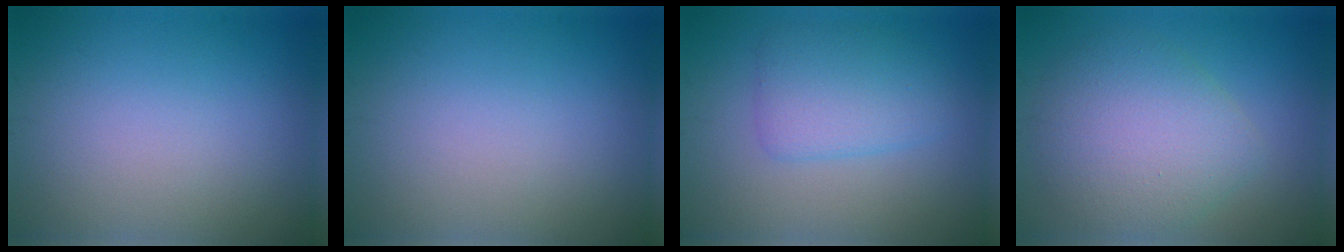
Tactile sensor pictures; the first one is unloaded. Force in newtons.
{"total": 0.0}
{"total": 3.7, "press": 3.7, "slide": 0.1}
{"total": 5.5, "press": 5.4, "slide": 0.4}